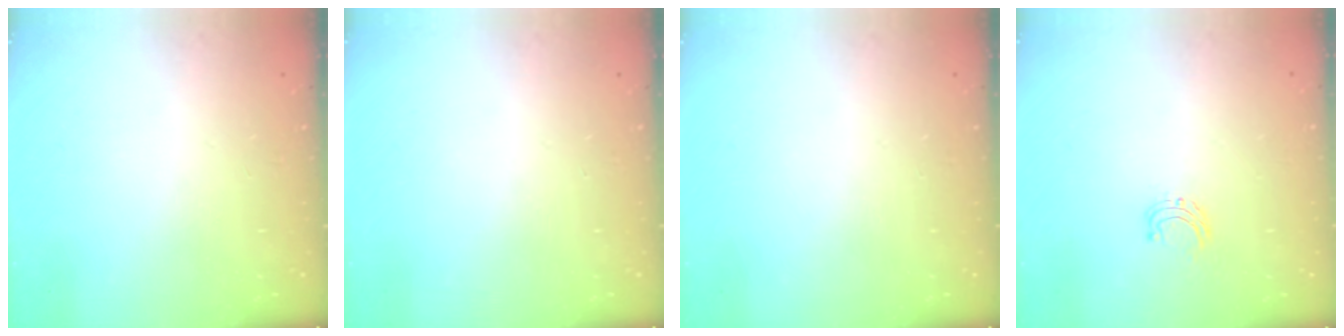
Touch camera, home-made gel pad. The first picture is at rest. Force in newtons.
{"total": 0.0}
{"total": 0.0}
{"total": 4.6, "press": 4.6, "slide": 0.4}